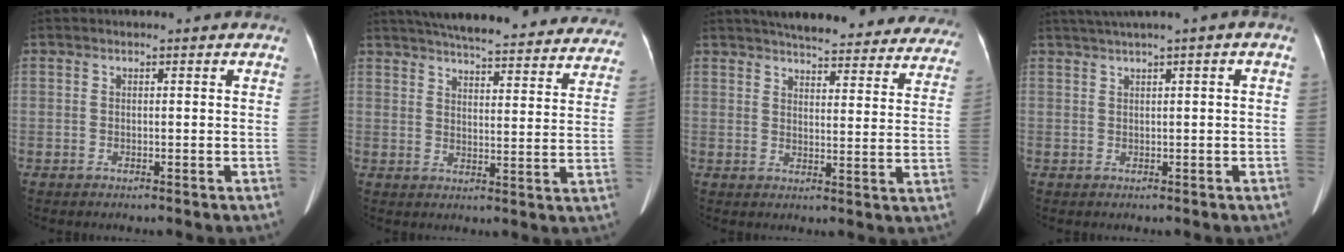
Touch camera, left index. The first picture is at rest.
{"total": 30.6, "force": [27.5, 5.6, 12.1], "torque": [-0.193, -0.030, 0.331]}
{"total": 27.0, "force": [24.4, 5.9, 9.9], "torque": [-0.136, -0.036, 0.280]}
{"total": 3.1, "force": [1.5, -0.1, 2.8], "torque": [-0.055, 0.020, 0.033]}